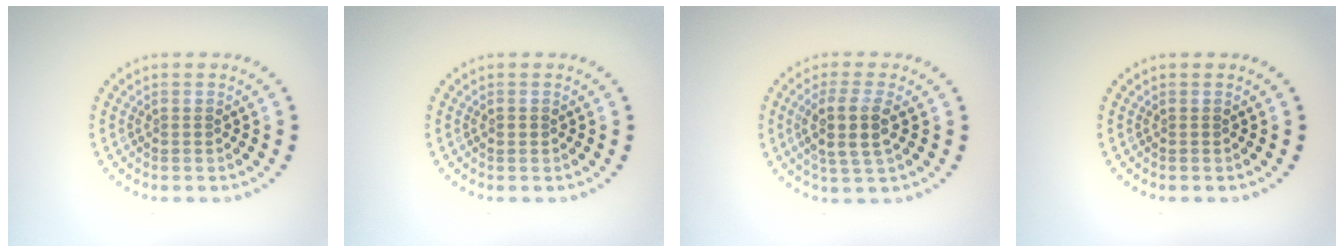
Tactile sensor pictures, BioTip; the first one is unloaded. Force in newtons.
{"total": 0.7, "press": 0.7, "slide": 0.2}
{"total": 3.6, "press": 3.2, "slide": 1.7}
{"total": 0.0}